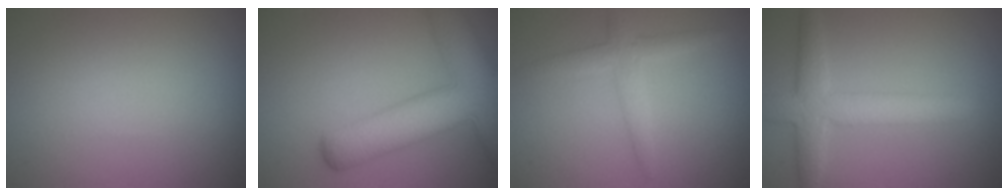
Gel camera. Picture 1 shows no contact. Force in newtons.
{"total": 9.3, "press": 9.3, "slide": 0.7}
{"total": 2.6, "press": 2.5, "slide": 0.1}
{"total": 4.7, "press": 4.7, "slide": 0.3}